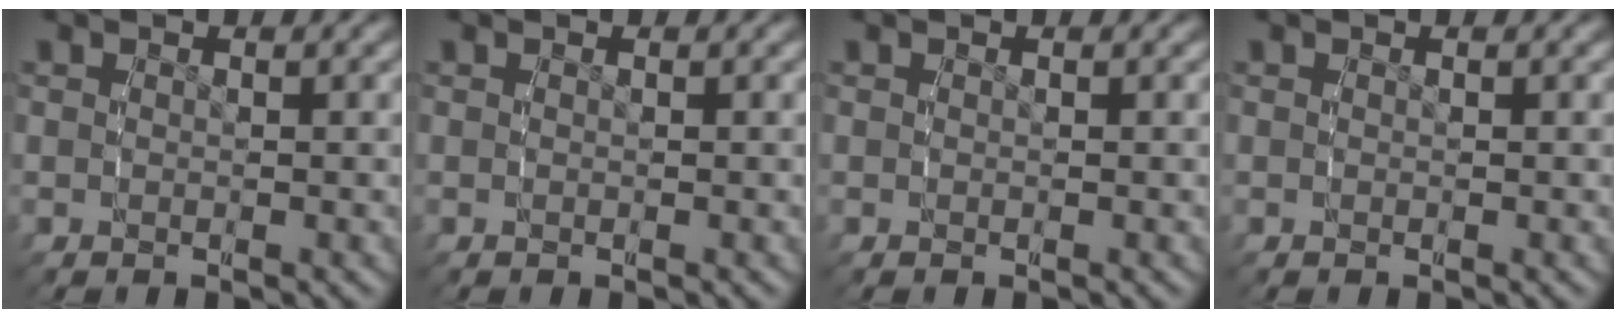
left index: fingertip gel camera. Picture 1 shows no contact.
{"total": 0.0}
{"total": 0.0}
{"total": 0.0}